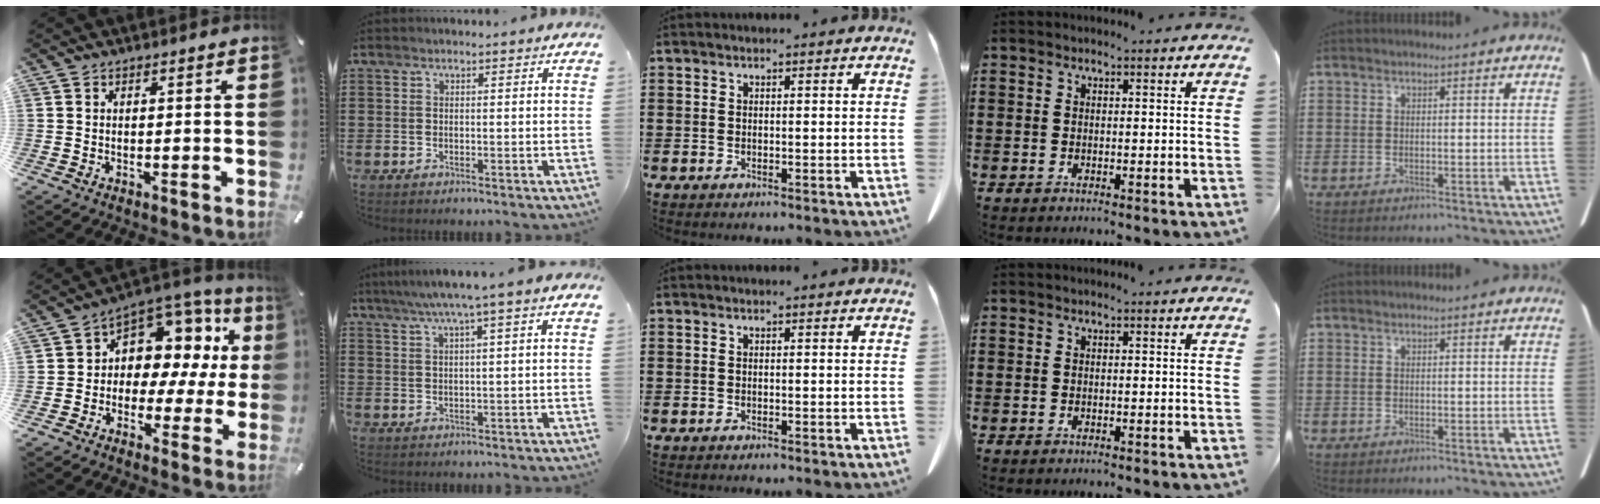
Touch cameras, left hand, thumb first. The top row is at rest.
{"thumb": {"total": 9.3, "force": [2.9, 7.7, 4.4], "torque": [-0.067, -0.043, 0.058]}, "index": {"total": 4.0, "force": [2.2, -0.3, 3.4], "torque": [-0.072, -0.001, 0.033]}}